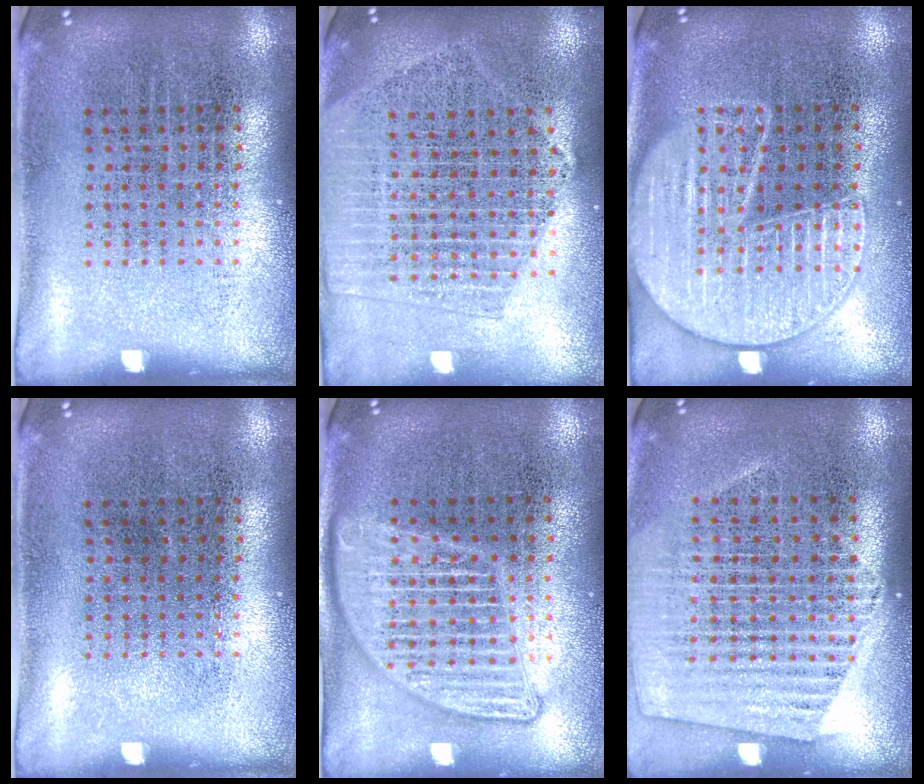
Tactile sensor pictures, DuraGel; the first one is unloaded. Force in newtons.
{"total": 2.1, "press": 1.9, "slide": 0.9}
{"total": 3.6, "press": 3.6, "slide": 0.3}
{"total": 0.0}
{"total": 2.8, "press": 2.8, "slide": 0.3}
{"total": 1.5, "press": 1.5, "slide": 0.4}